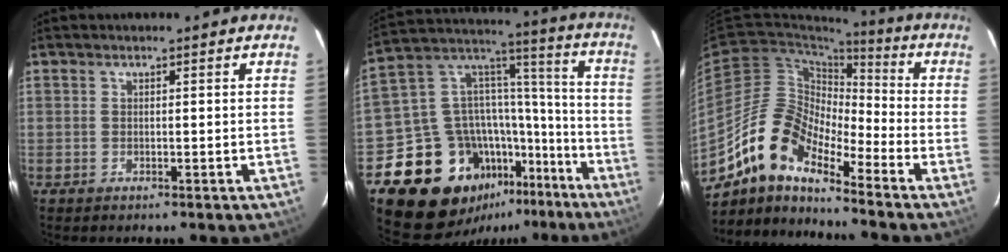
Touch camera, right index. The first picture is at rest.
{"total": 22.4, "force": [-14.0, 14.8, 9.3], "torque": [-0.182, 0.077, -0.199]}
{"total": 13.3, "force": [-10.2, 4.3, 7.3], "torque": [-0.123, 0.009, -0.208]}